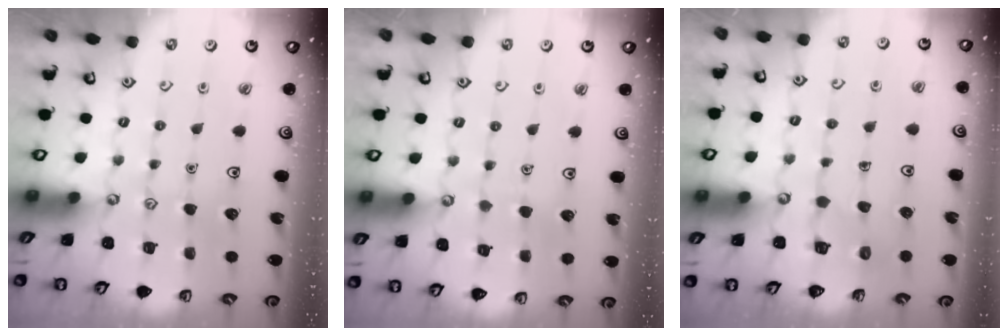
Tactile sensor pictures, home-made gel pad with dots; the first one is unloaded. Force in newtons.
{"total": 1.7, "press": 1.7, "slide": 0.1}
{"total": 4.1, "press": 4.1, "slide": 0.1}